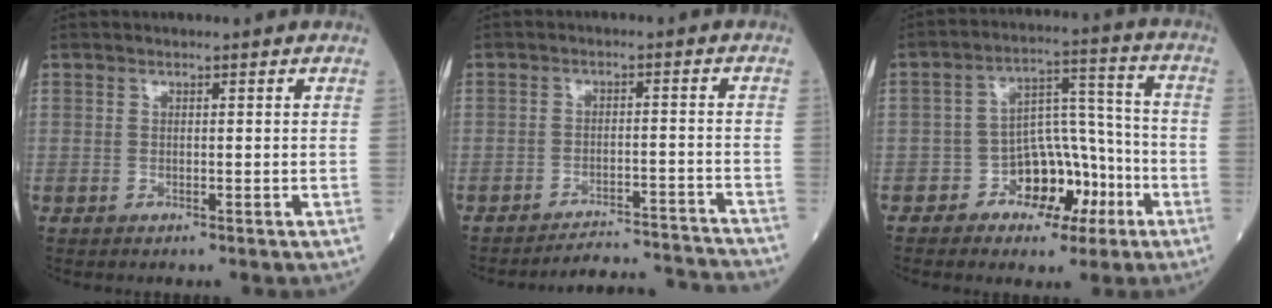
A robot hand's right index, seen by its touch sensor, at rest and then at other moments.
{"total": 11.3, "force": [-11.3, -0.8, 0.5], "torque": [0.004, 0.007, -0.152]}
{"total": 9.5, "force": [-4.3, 5.7, 6.1], "torque": [-0.100, 0.032, -0.065]}